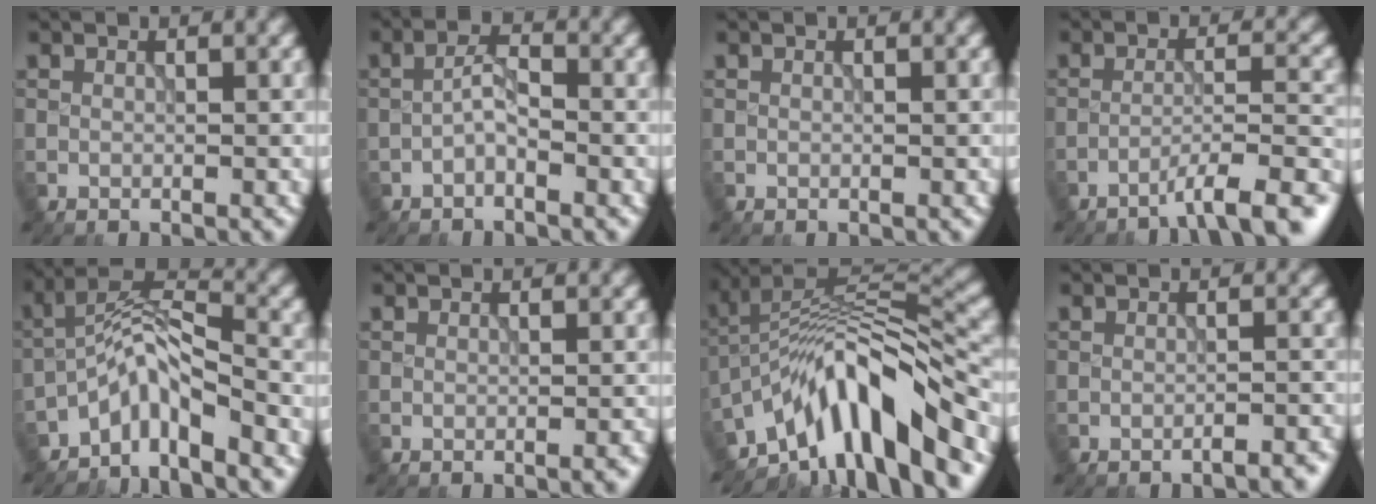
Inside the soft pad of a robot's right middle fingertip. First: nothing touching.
{"total": 1.6, "force": [-0.8, 0.5, 1.3], "torque": [-0.028, 0.008, -0.021]}
{"total": 0.0}
{"total": 5.9, "force": [-4.2, 0.9, 4.1], "torque": [-0.059, 0.007, -0.064]}
{"total": 4.7, "force": [-3.4, 1.3, 3.0], "torque": [-0.049, 0.009, -0.073]}
{"total": 0.7, "force": [-0.3, 0.2, 0.6], "torque": [-0.007, -0.001, -0.006]}
{"total": 12.2, "force": [-7.1, 3.9, 9.1], "torque": [-0.141, 0.018, -0.129]}
{"total": 2.1, "force": [-1.7, 0.5, 1.1], "torque": [-0.008, 0.005, -0.025]}